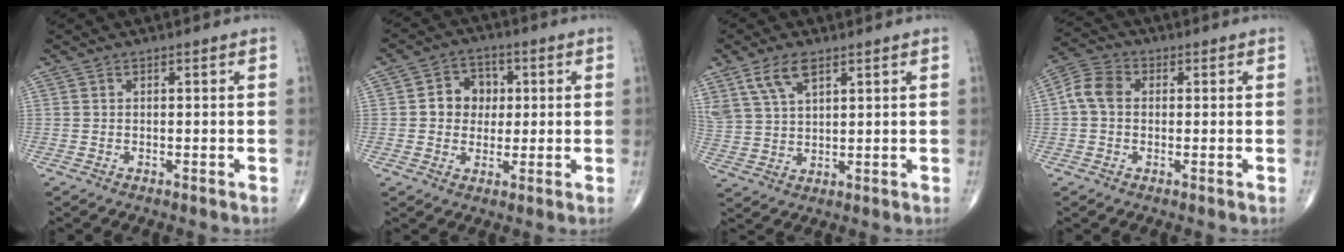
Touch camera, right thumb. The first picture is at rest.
{"total": 7.1, "force": [0.8, 6.1, 3.5], "torque": [-0.017, 0.008, 0.006]}
{"total": 7.4, "force": [4.5, 3.4, 4.9], "torque": [-0.098, -0.010, 0.095]}
{"total": 5.8, "force": [0.3, 4.5, 3.7], "torque": [-0.071, 0.019, -0.002]}